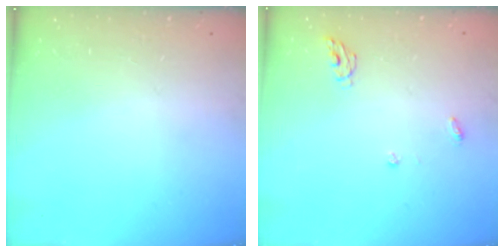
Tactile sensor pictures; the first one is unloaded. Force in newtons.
{"total": 4.9, "press": 4.9, "slide": 0.4}